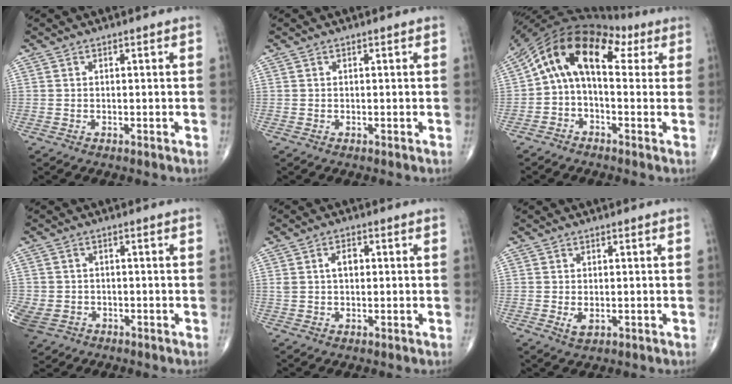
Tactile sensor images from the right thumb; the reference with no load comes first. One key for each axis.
{"total": 0.0}
{"total": 14.7, "fx": 3.4, "fy": 8.6, "fz": 11.4, "tx": -0.167, "ty": 0.051, "tz": 0.043}
{"total": 10.7, "fx": -4.2, "fy": 8.7, "fz": 4.6, "tx": -0.139, "ty": 0.008, "tz": -0.061}
{"total": 3.4, "fx": 0.6, "fy": 2.1, "fz": 2.6, "tx": -0.047, "ty": 0.011, "tz": 0.013}
{"total": 2.2, "fx": -0.4, "fy": 1.2, "fz": 1.8, "tx": -0.032, "ty": -0.005, "tz": -0.004}